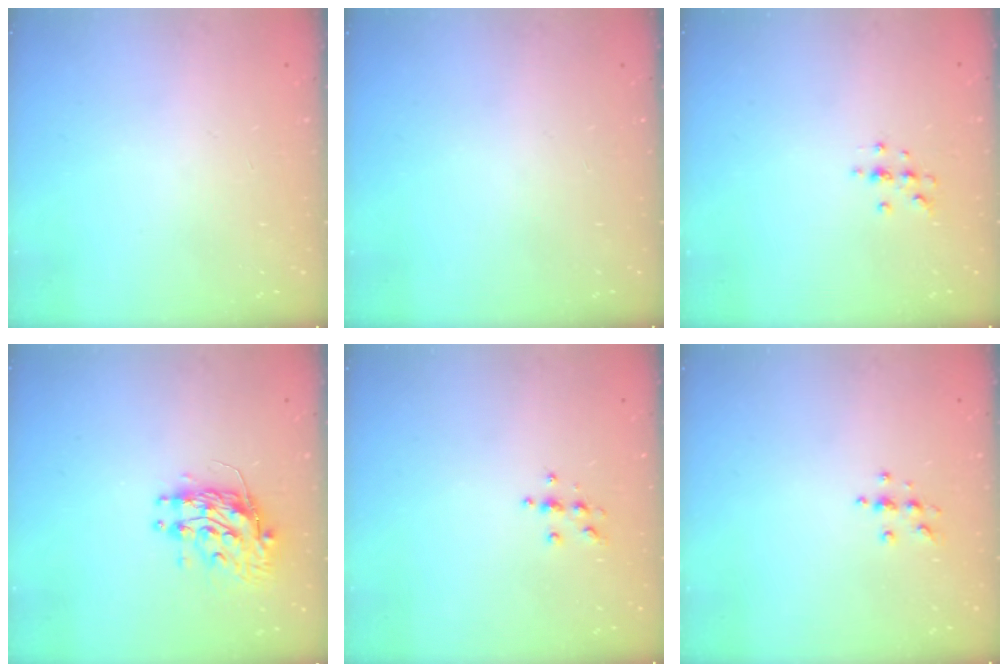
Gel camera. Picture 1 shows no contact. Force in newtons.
{"total": 0.0}
{"total": 4.3, "press": 4.2, "slide": 1.0}
{"total": 10.6, "press": 10.5, "slide": 0.8}
{"total": 4.5, "press": 4.4, "slide": 0.6}
{"total": 5.4, "press": 5.4, "slide": 0.7}